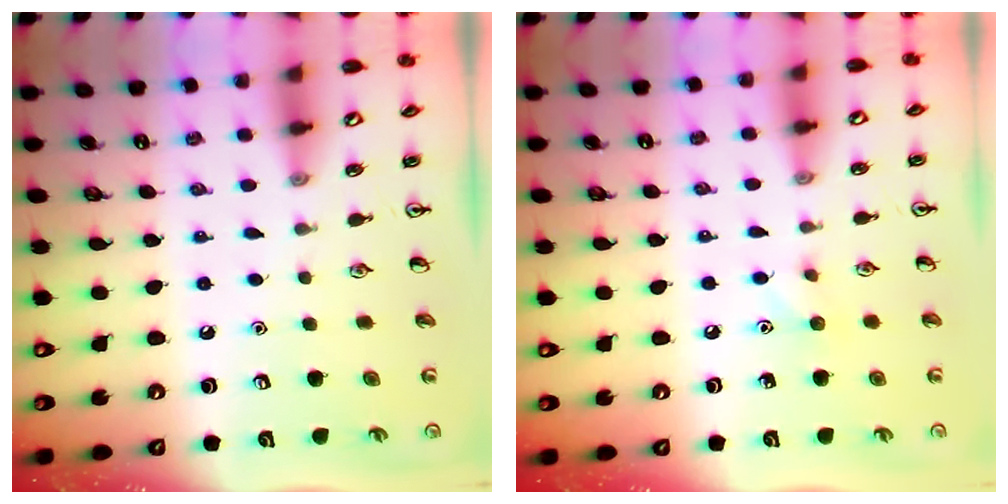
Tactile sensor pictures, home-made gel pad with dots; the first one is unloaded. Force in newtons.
{"total": 5.4, "press": 5.1, "slide": 1.8}